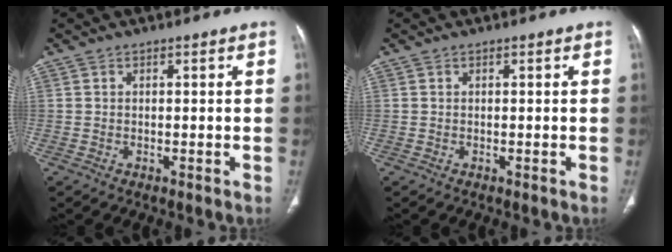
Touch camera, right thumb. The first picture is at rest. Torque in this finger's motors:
{"motor_torque": [0.06, 0.07, -0.02, -0.01, 0.02]}